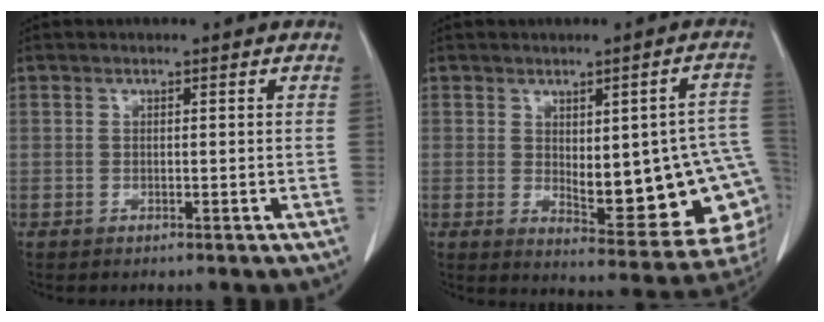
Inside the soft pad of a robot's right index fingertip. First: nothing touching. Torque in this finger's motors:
{"motor_torque": [1.28, -0.86, 0.27, 0.05]}